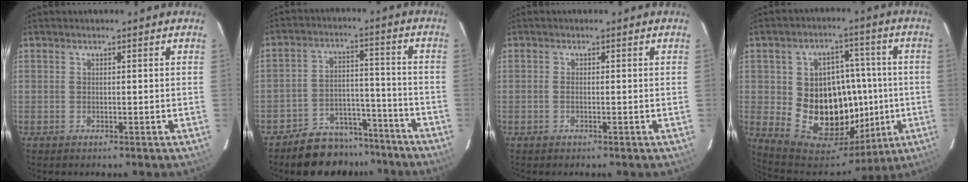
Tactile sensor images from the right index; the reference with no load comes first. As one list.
[{"total": 12.1, "force": [-10.2, 6.0, 2.5], "torque": [-0.053, 0.042, -0.136]}, {"total": 0.6, "force": [-0.2, 0.3, 0.5], "torque": [-0.011, 0.000, -0.004]}, {"total": 18.3, "force": [-1.2, 15.1, 10.2], "torque": [-0.193, 0.023, 0.009]}]